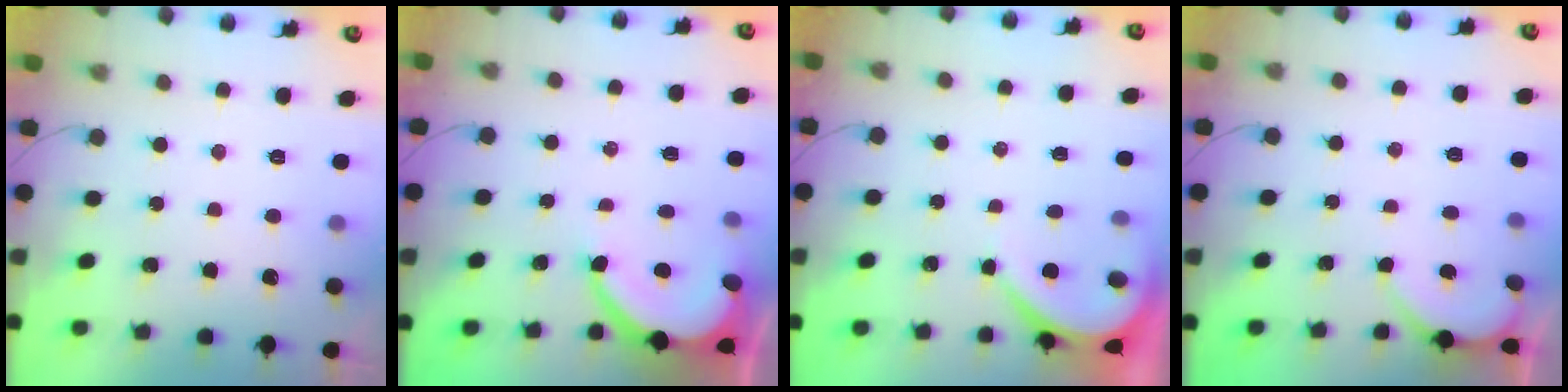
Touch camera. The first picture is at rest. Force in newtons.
{"total": 6.3, "press": 6.3, "slide": 0.5}
{"total": 4.0, "press": 3.9, "slide": 0.7}
{"total": 1.4, "press": 1.4, "slide": 0.2}